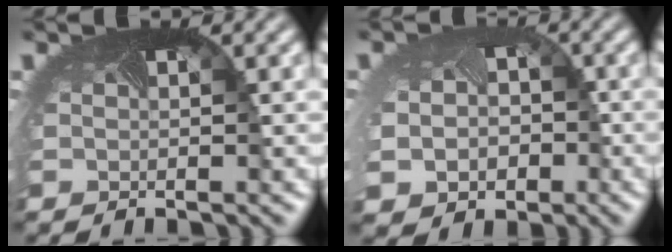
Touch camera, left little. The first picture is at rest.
{"total": 7.8, "force": [-2.2, 6.6, 3.5], "torque": [-0.072, -0.038, -0.032]}